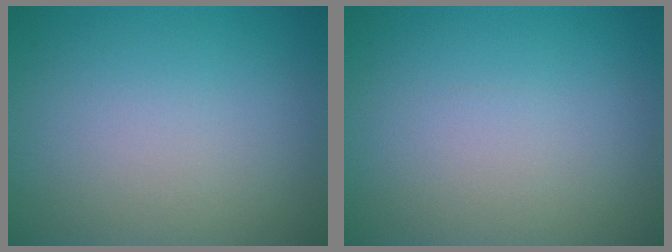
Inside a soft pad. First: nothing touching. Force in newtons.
{"total": 0.0}